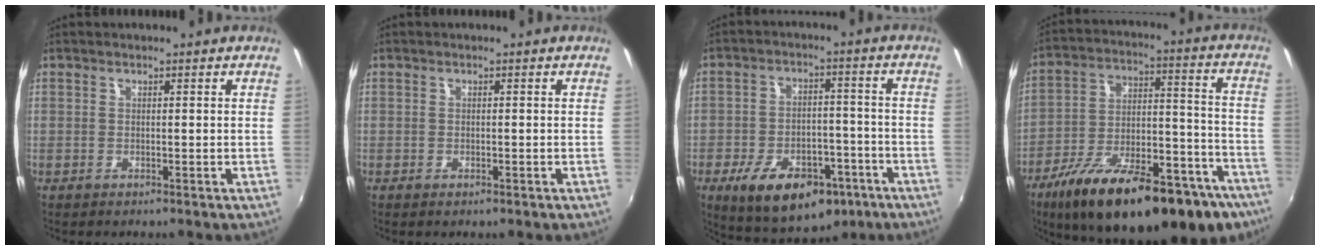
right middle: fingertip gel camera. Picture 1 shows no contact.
{"total": 0.6, "force": [-0.4, 0.3, 0.3], "torque": [-0.005, -0.004, -0.008]}
{"total": 16.8, "force": [-9.4, 9.2, 10.4], "torque": [-0.199, 0.001, -0.128]}
{"total": 31.3, "force": [-20.8, 11.8, 20.2], "torque": [-0.299, -0.006, -0.291]}